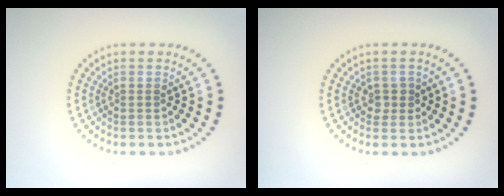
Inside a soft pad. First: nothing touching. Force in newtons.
{"total": 1.3, "press": 1.1, "slide": 0.7}